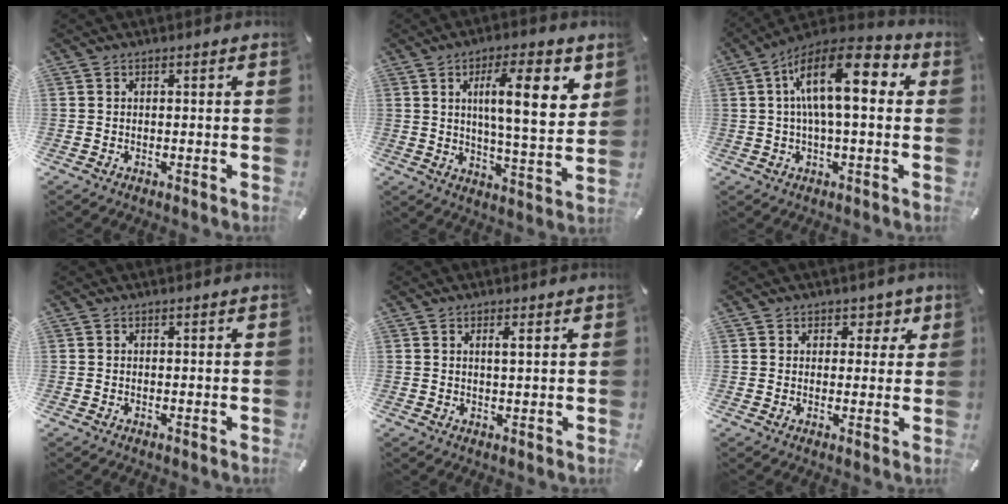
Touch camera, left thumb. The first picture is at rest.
{"total": 14.4, "force": [5.2, 4.1, 12.8], "torque": [-0.190, -0.010, 0.076]}
{"total": 15.6, "force": [3.3, 5.9, 14.0], "torque": [-0.244, -0.011, 0.049]}
{"total": 0.0}
{"total": 1.9, "force": [0.9, 0.2, 1.7], "torque": [-0.035, 0.000, 0.013]}
{"total": 3.9, "force": [1.7, 3.4, 1.1], "torque": [0.009, -0.008, 0.021]}